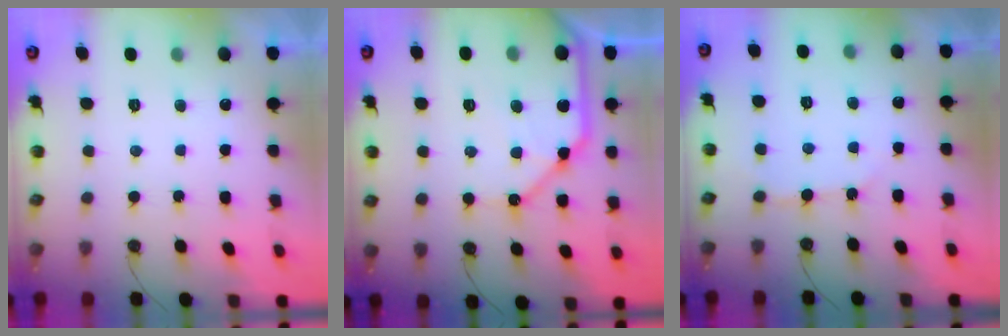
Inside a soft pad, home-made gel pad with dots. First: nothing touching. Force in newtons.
{"total": 19.2, "press": 19.0, "slide": 2.5}
{"total": 5.0, "press": 5.0, "slide": 0.4}